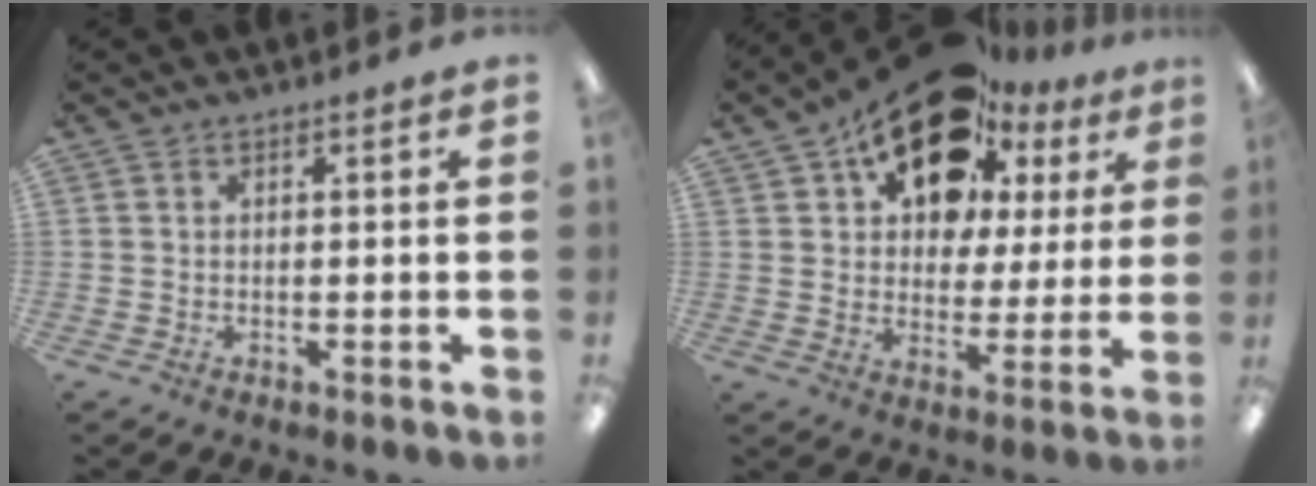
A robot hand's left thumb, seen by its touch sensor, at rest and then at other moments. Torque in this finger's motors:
{"motor_torque": [2.34, 2.67, 1.41, -1.36, 0.14]}